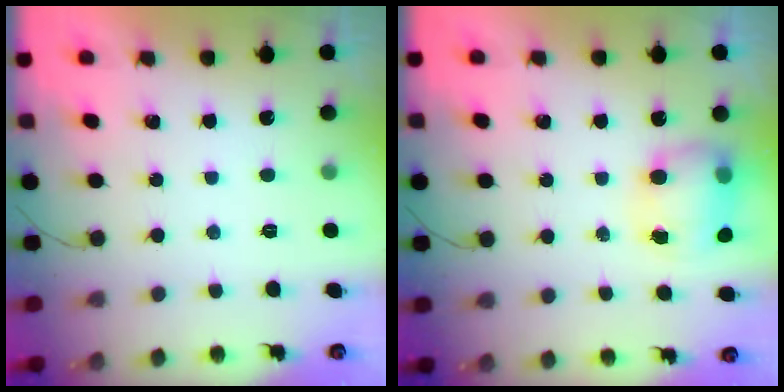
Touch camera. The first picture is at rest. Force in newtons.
{"total": 7.4, "press": 7.3, "slide": 1.2}